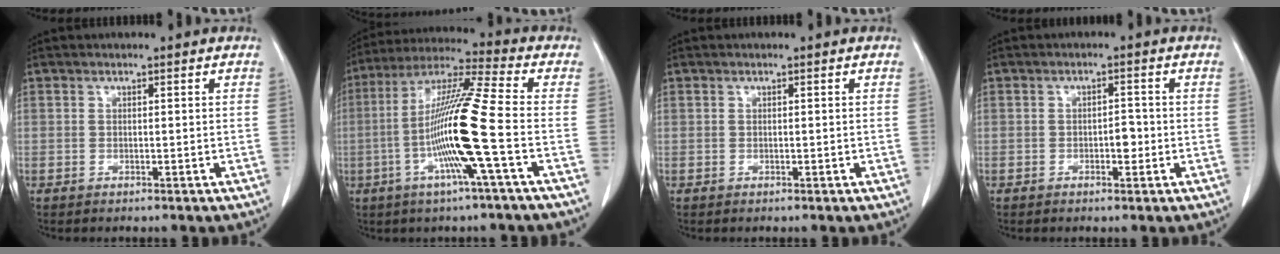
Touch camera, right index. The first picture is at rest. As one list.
[{"total": 15.1, "force": [-3.5, -1.4, 14.6], "torque": [-0.280, -0.003, -0.077]}, {"total": 0.0}, {"total": 2.2, "force": [-0.5, 1.0, 1.9], "torque": [-0.023, 0.004, -0.004]}]